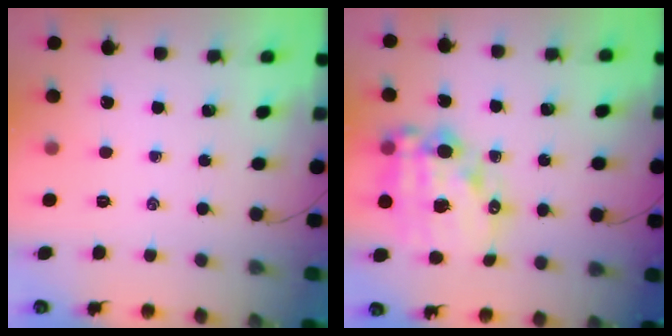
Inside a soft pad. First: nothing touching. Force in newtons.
{"total": 17.2, "press": 16.9, "slide": 3.6}